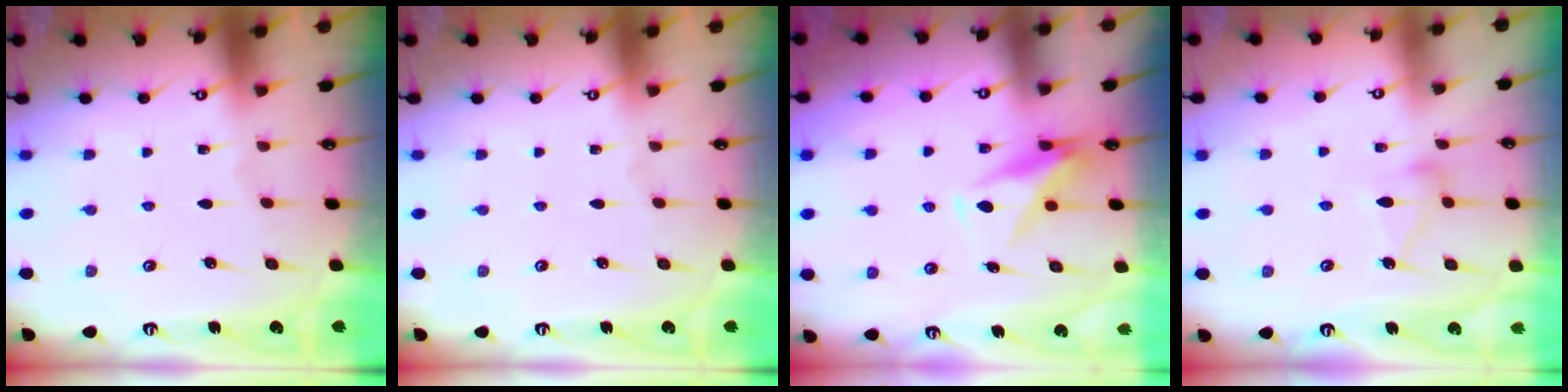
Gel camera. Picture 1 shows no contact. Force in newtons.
{"total": 0.0}
{"total": 9.9, "press": 9.9, "slide": 0.8}
{"total": 8.4, "press": 8.4, "slide": 0.4}